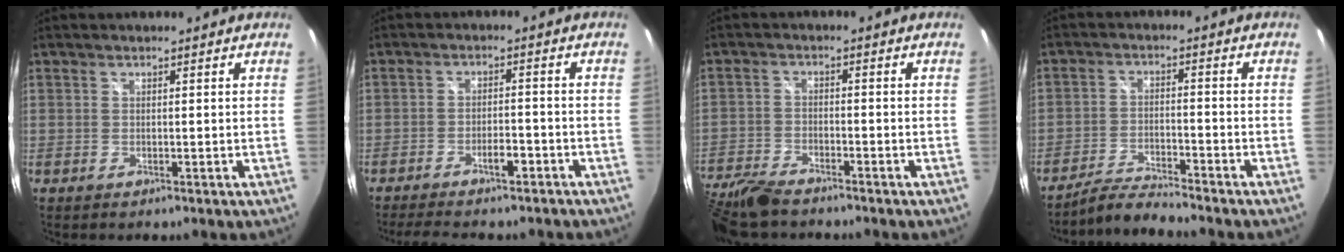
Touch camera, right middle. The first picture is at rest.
{"total": 8.2, "force": [-6.8, 2.3, 4.1], "torque": [-0.086, -0.001, -0.098]}
{"total": 11.9, "force": [-10.0, 3.5, 5.3], "torque": [-0.141, -0.022, -0.194]}
{"total": 5.4, "force": [-5.3, -0.7, 0.8], "torque": [-0.038, 0.007, -0.104]}